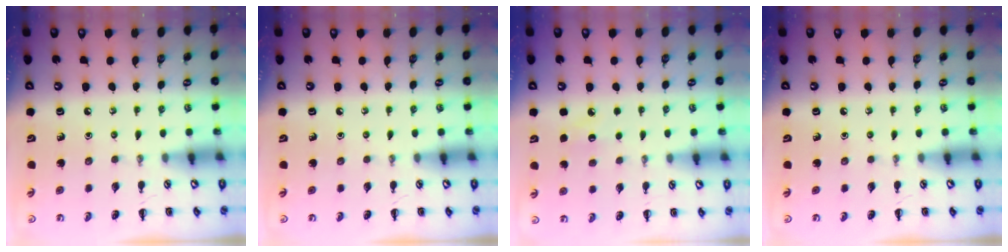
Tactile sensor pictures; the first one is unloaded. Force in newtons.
{"total": 0.0}
{"total": 5.6, "press": 5.5, "slide": 1.4}
{"total": 0.0}